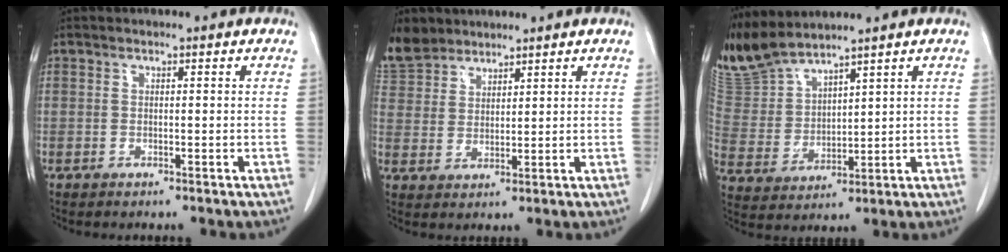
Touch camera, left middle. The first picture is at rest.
{"total": 7.9, "force": [6.9, 3.7, 1.1], "torque": [-0.030, 0.012, 0.145]}
{"total": 9.0, "force": [8.7, 0.6, 1.9], "torque": [-0.061, 0.006, 0.198]}